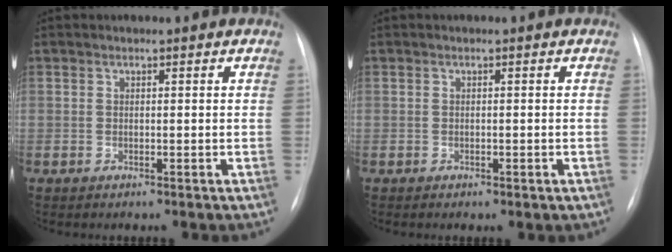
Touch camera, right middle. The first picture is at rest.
{"total": 0.7, "force": [-0.2, 0.4, 0.5], "torque": [-0.007, 0.001, 0.000]}